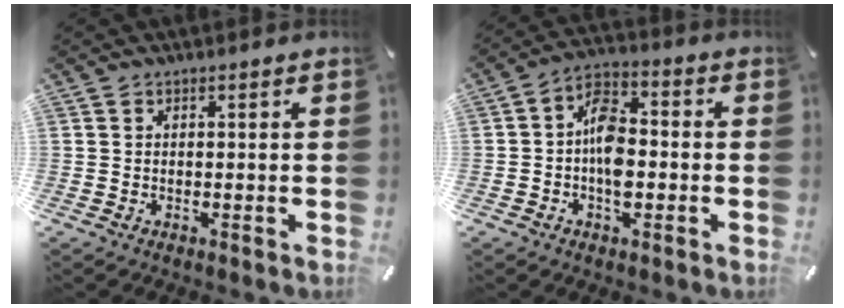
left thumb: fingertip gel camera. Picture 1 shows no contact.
{"total": 8.9, "force": [-1.8, 5.2, 6.9], "torque": [-0.133, 0.017, -0.030]}